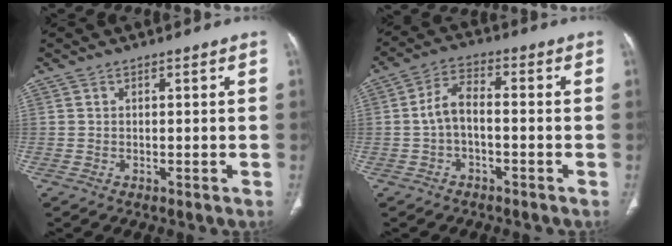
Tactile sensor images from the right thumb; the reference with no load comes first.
{"total": 5.8, "force": [-1.2, 3.1, 4.8], "torque": [-0.093, 0.027, -0.030]}